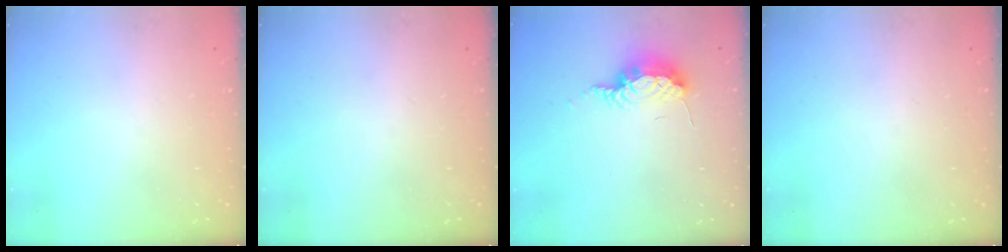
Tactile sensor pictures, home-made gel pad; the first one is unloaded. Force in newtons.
{"total": 0.0}
{"total": 7.9, "press": 7.7, "slide": 1.8}
{"total": 0.0}